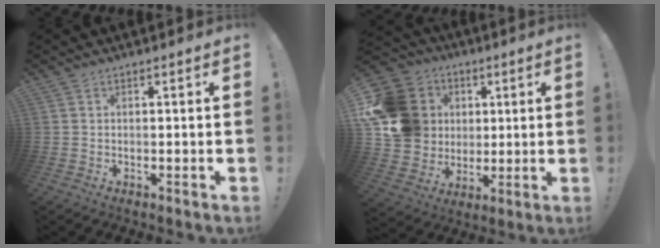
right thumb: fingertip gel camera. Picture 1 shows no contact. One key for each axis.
{"total": 19.7, "fx": 3.6, "fy": 17.3, "fz": 8.7, "tx": -0.156, "ty": -0.006, "tz": 0.101}